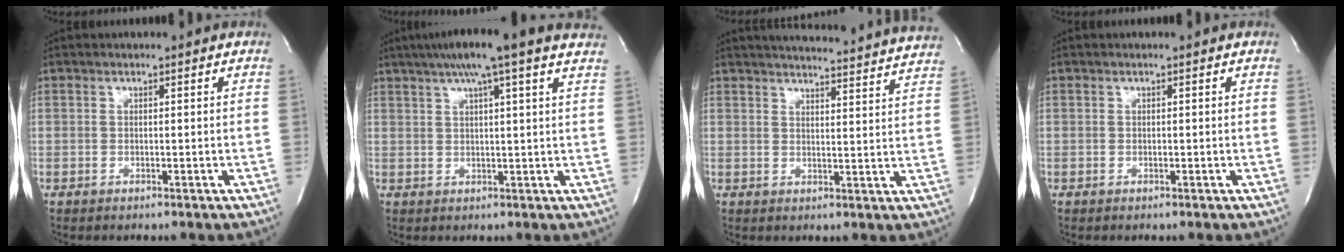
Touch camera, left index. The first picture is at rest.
{"total": 12.3, "force": [9.1, 0.1, 8.4], "torque": [-0.139, 0.034, 0.112]}
{"total": 23.2, "force": [22.3, 0.7, 6.4], "torque": [-0.090, -0.046, 0.263]}
{"total": 0.0}